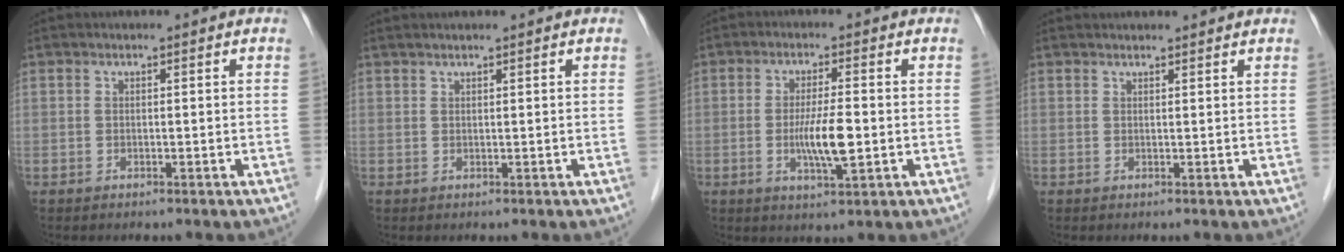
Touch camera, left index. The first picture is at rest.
{"total": 1.7, "force": [1.4, -0.1, 0.8], "torque": [-0.012, 0.019, 0.029]}
{"total": 6.1, "force": [-0.9, 0.6, 6.0], "torque": [-0.118, -0.012, -0.016]}
{"total": 4.4, "force": [4.3, 0.5, 1.1], "torque": [-0.012, 0.027, 0.049]}